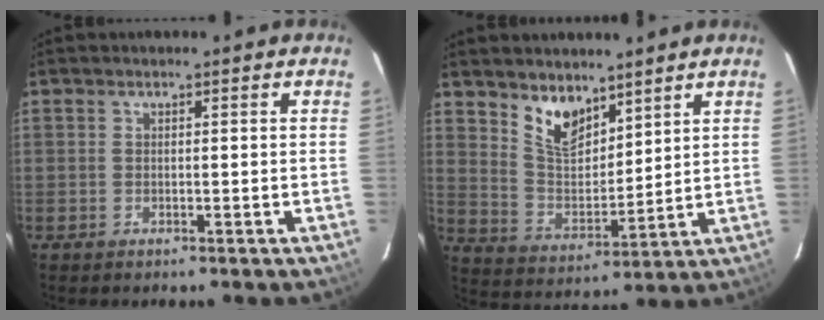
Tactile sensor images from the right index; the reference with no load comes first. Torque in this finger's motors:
{"motor_torque": [0.11, 0.51, 0.15, 0.04]}